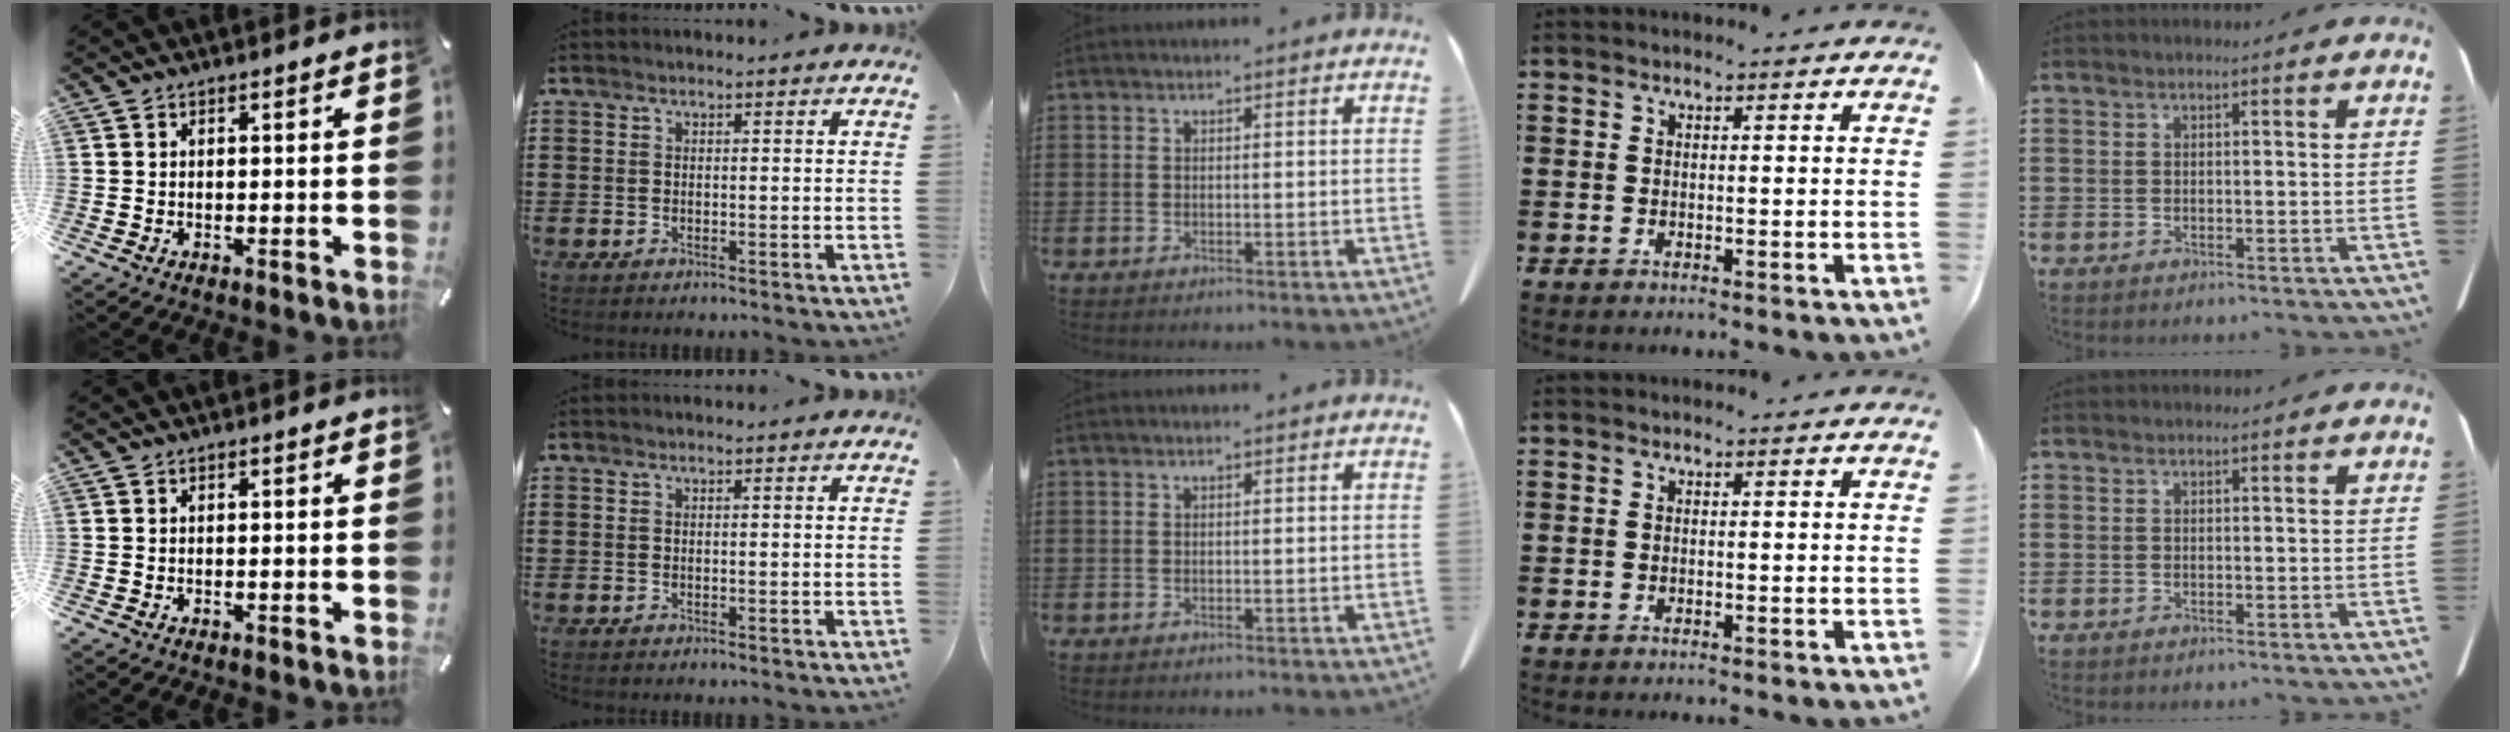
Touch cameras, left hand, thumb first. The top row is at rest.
{}